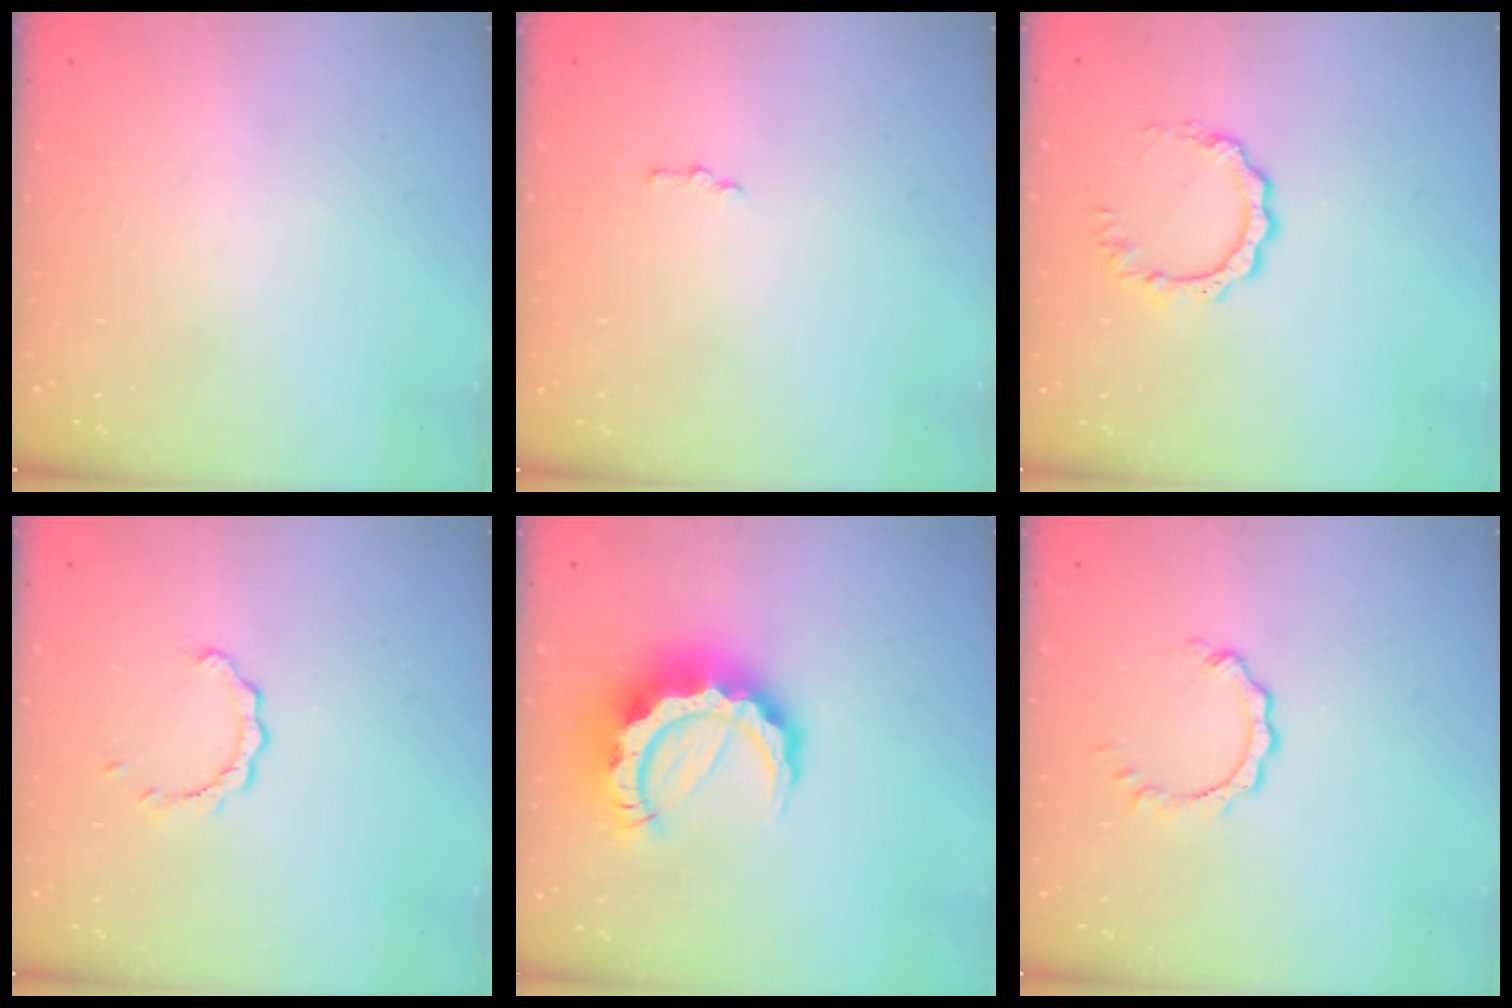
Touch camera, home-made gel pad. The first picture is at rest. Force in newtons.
{"total": 1.5, "press": 1.4, "slide": 0.3}
{"total": 6.1, "press": 6.1, "slide": 0.4}
{"total": 2.7, "press": 2.7, "slide": 0.3}
{"total": 14.0, "press": 13.9, "slide": 1.3}
{"total": 3.1, "press": 3.1, "slide": 0.4}